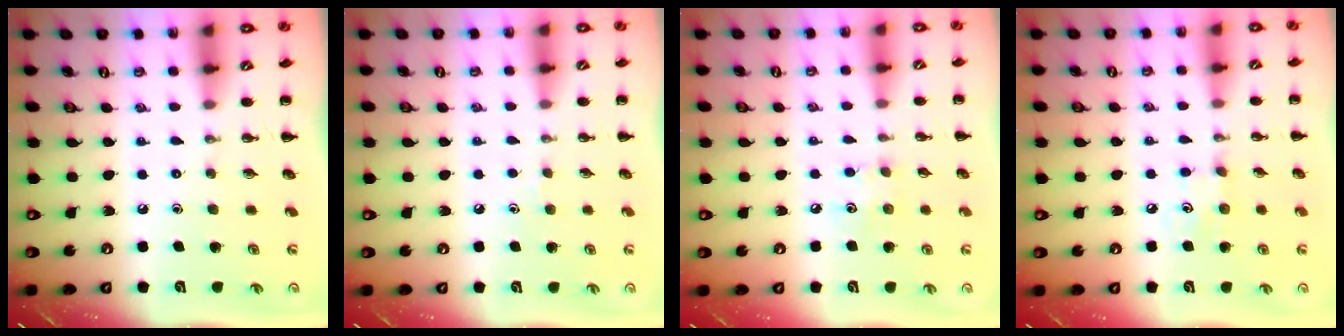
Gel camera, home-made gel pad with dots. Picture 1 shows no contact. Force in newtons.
{"total": 3.1, "press": 2.9, "slide": 1.1}
{"total": 5.2, "press": 5.1, "slide": 1.1}
{"total": 6.6, "press": 6.3, "slide": 1.8}